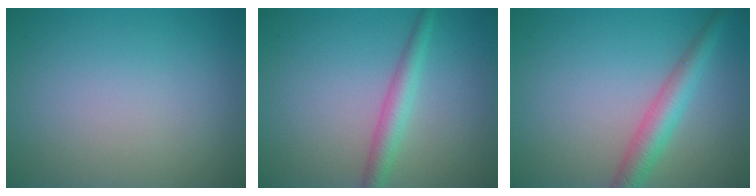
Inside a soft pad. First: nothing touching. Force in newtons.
{"total": 2.6, "press": 2.6, "slide": 0.1}
{"total": 3.6, "press": 3.6, "slide": 0.1}